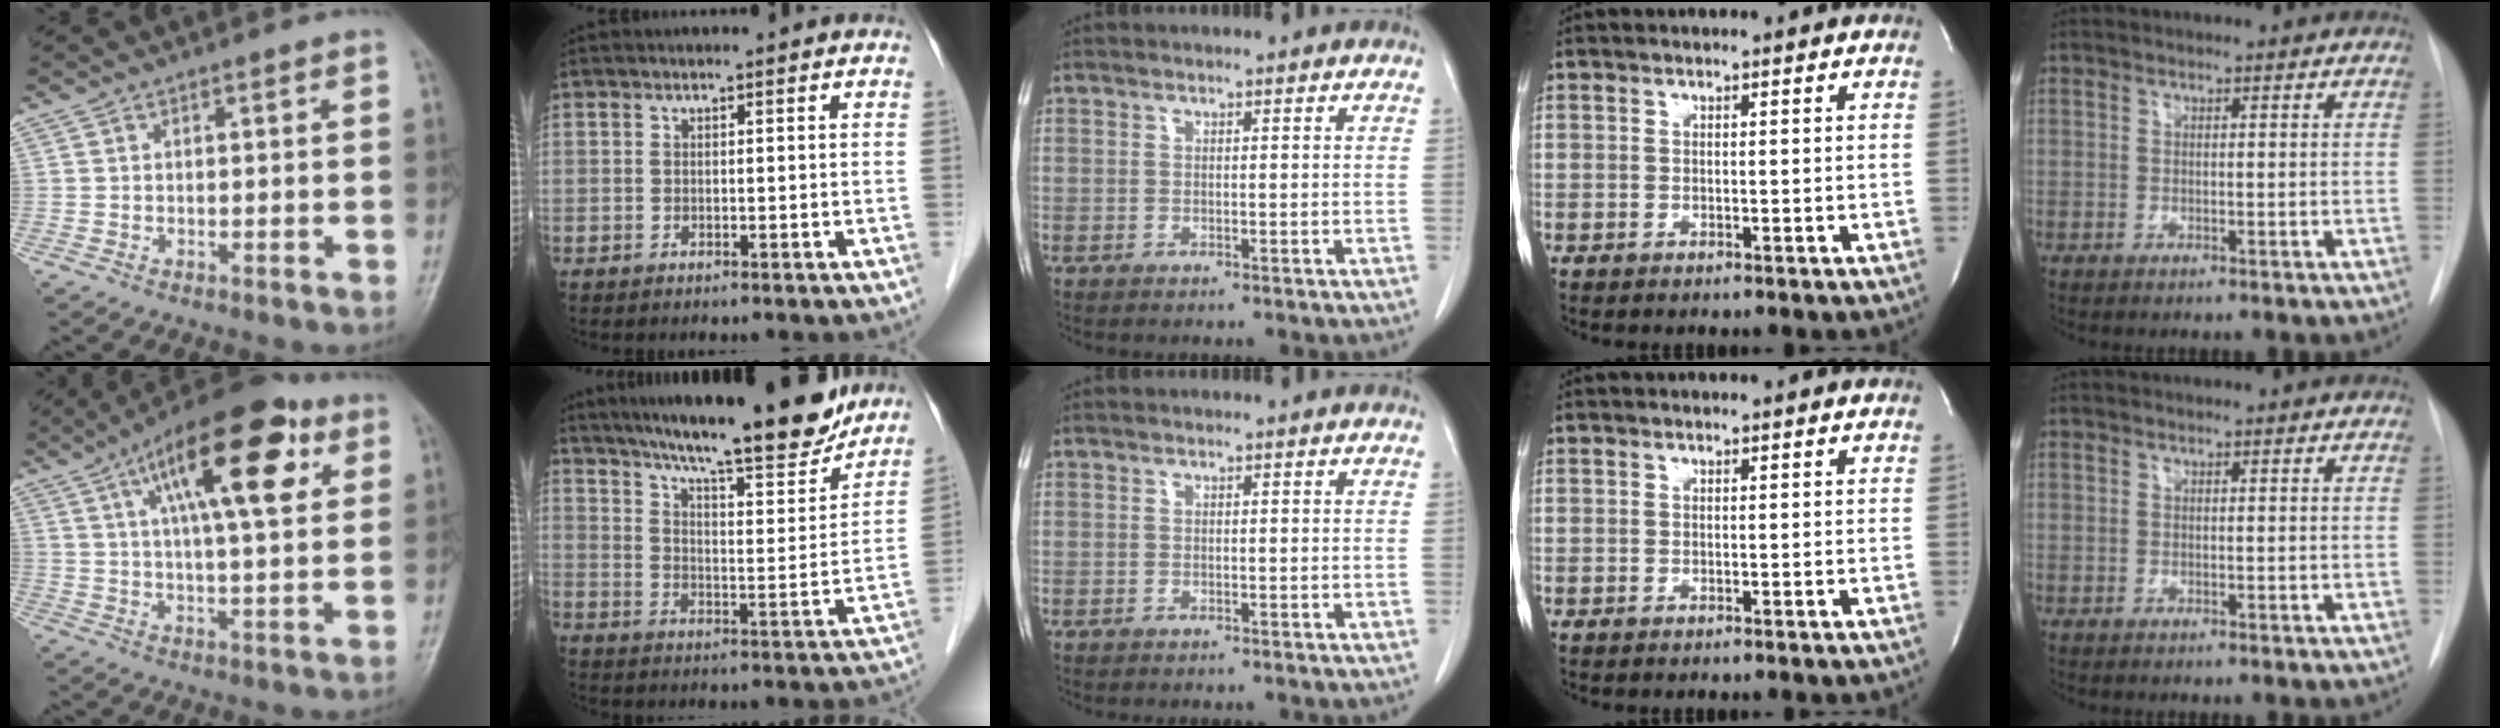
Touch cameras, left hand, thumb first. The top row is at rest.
{"thumb": {"total": 19.9, "force": [8.1, 6.9, 16.8], "torque": [-0.240, -0.005, 0.121]}, "index": {"total": 19.0, "force": [16.4, 2.3, 9.4], "torque": [-0.148, -0.012, 0.234]}}